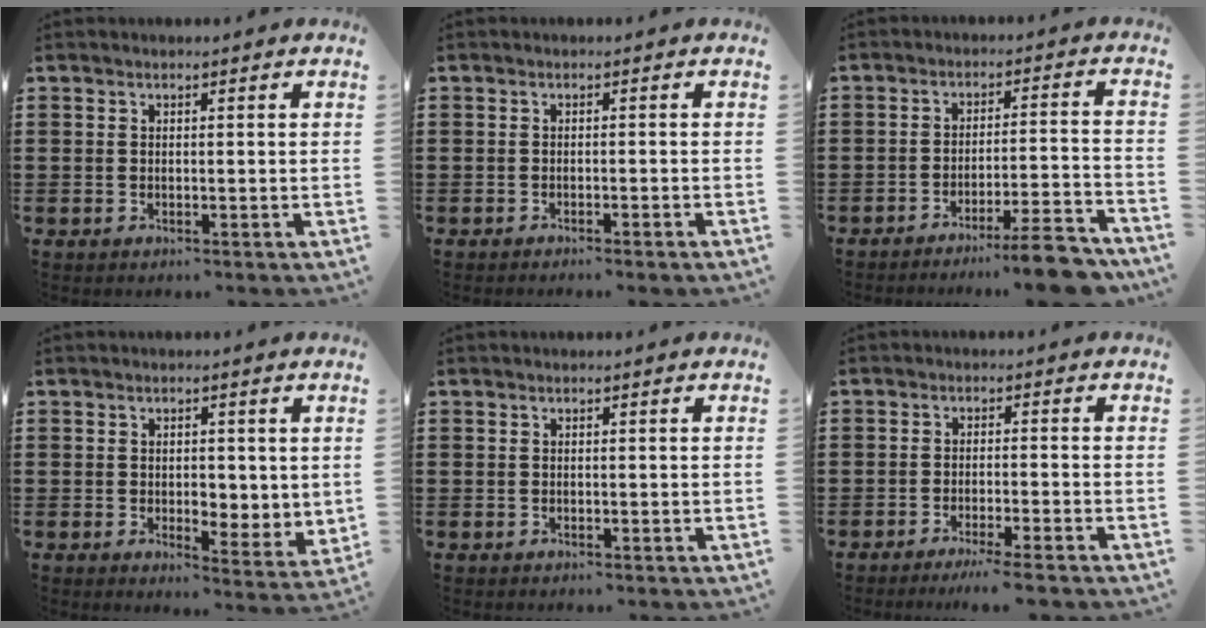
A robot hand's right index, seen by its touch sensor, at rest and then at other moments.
{"total": 0.8, "force": [-0.8, -0.2, 0.2], "torque": [-0.005, 0.000, -0.016]}
{"total": 8.0, "force": [-6.7, -0.1, 4.3], "torque": [-0.061, 0.004, -0.123]}
{"total": 3.0, "force": [0.7, 1.9, 2.2], "torque": [-0.034, -0.002, 0.009]}
{"total": 0.0}
{"total": 3.0, "force": [-2.6, -0.3, 1.6], "torque": [-0.026, -0.005, -0.048]}